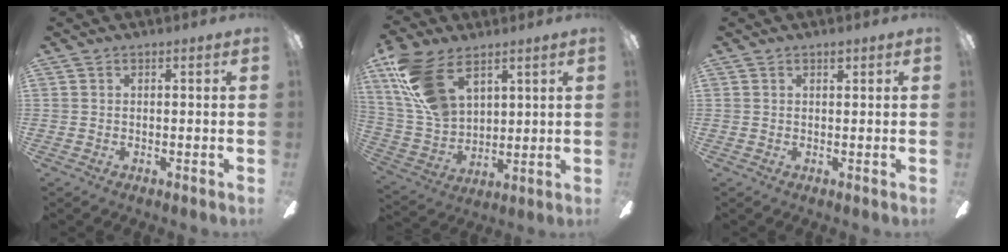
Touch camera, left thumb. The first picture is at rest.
{"total": 16.8, "force": [9.4, 9.7, 10.0], "torque": [-0.229, -0.026, 0.179]}
{"total": 1.0, "force": [0.8, 0.3, 0.4], "torque": [-0.002, -0.002, 0.013]}